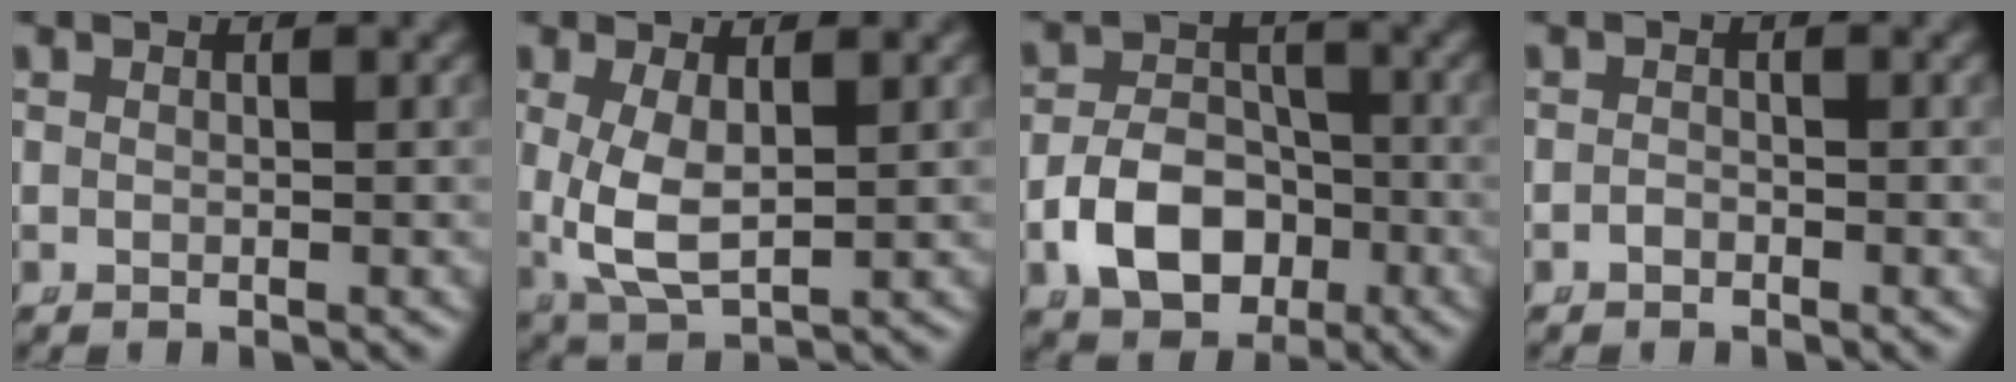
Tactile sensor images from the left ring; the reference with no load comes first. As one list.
[{"total": 5.2, "force": [0.1, 2.9, 4.3], "torque": [-0.105, -0.025, 0.025]}, {"total": 6.3, "force": [-2.9, 4.5, 3.3], "torque": [-0.040, -0.016, -0.046]}, {"total": 0.8, "force": [-0.7, 0.3, 0.0], "torque": [-0.006, -0.009, -0.009]}]